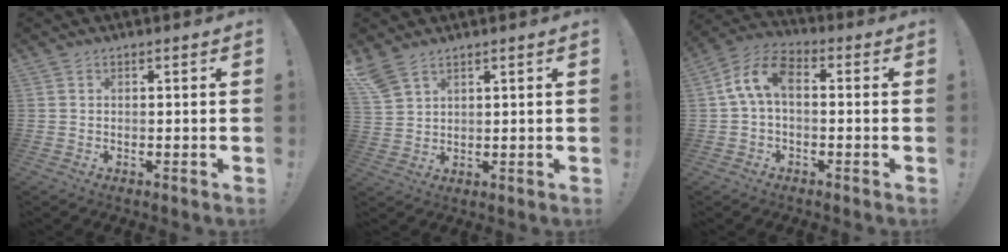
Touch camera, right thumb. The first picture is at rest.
{"total": 6.1, "force": [4.7, 2.5, 3.0], "torque": [-0.074, -0.019, 0.094]}
{"total": 9.4, "force": [1.0, 5.4, 7.6], "torque": [-0.163, 0.009, 0.025]}